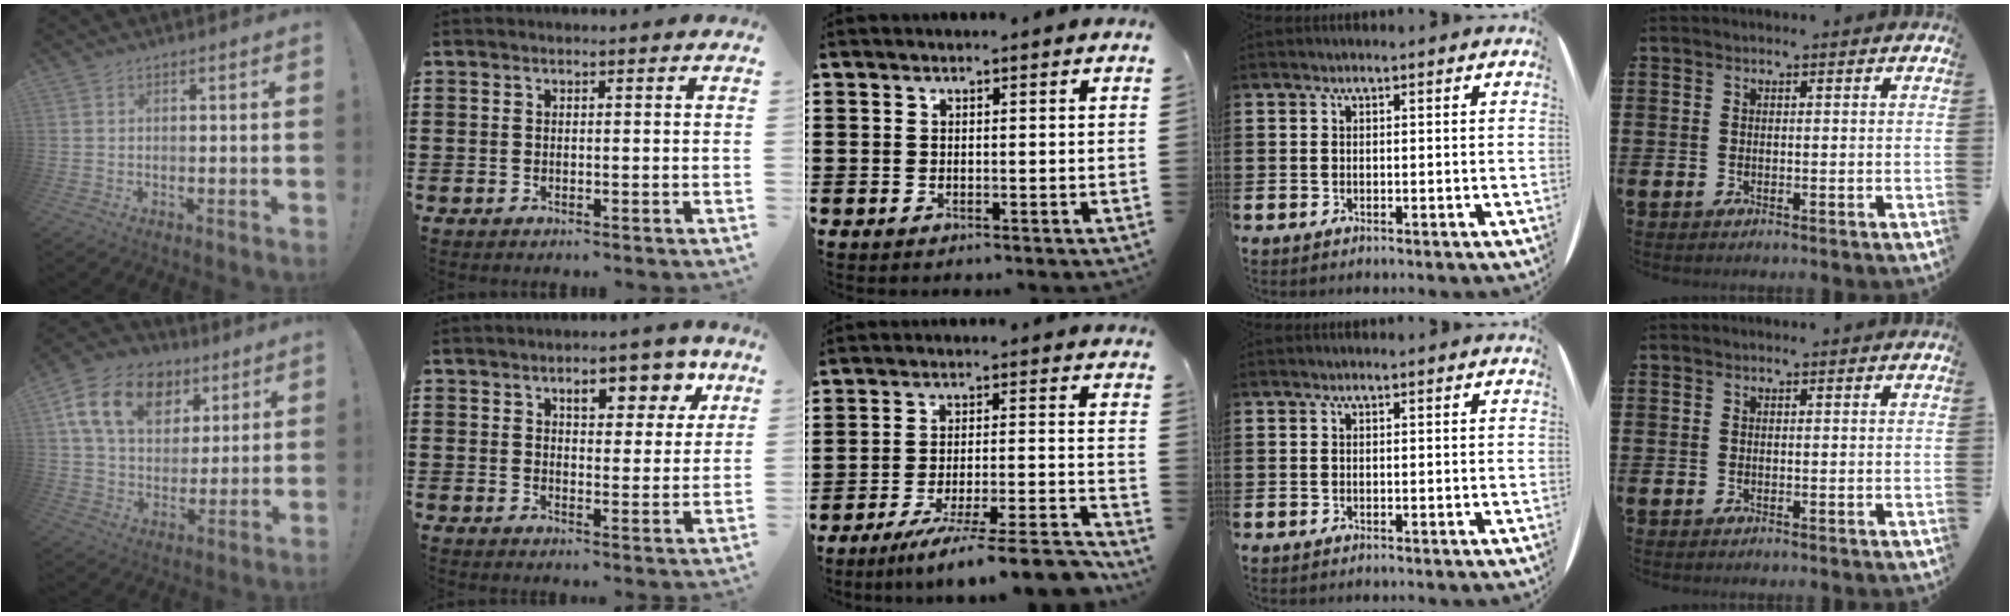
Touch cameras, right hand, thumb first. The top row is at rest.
{"thumb": {"total": 17.9, "force": [7.8, 12.4, 10.2], "torque": [-0.160, -0.023, 0.146]}, "index": {"total": 6.7, "force": [3.9, 3.3, 4.4], "torque": [-0.062, -0.004, 0.058]}, "middle": {"total": 8.8, "force": [-7.7, -0.3, 4.3], "torque": [-0.062, -0.003, -0.142]}}